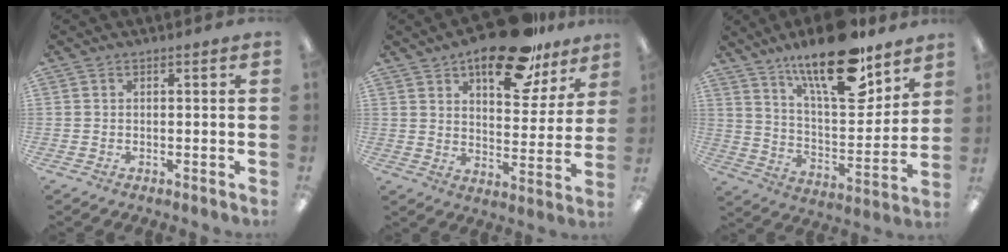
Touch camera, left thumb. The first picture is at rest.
{"total": 18.4, "force": [12.8, 8.0, 10.5], "torque": [-0.136, -0.071, 0.210]}
{"total": 21.1, "force": [15.1, 7.1, 13.0], "torque": [-0.206, -0.094, 0.251]}